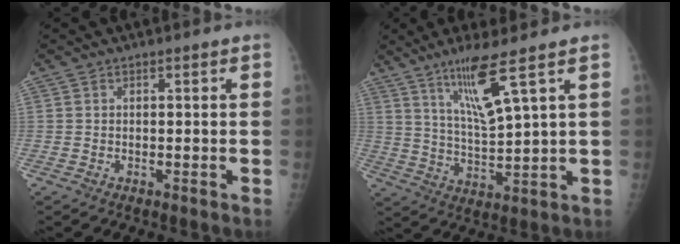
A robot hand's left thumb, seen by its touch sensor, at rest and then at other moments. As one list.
[{"total": 10.2, "force": [6.0, 0.2, 8.3], "torque": [-0.161, -0.040, 0.122]}]